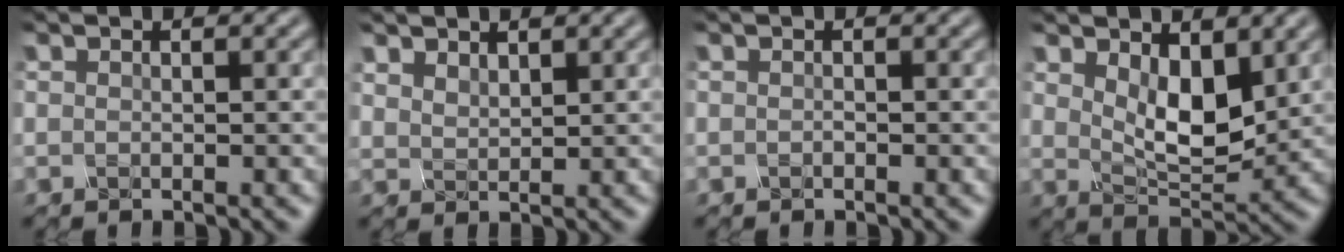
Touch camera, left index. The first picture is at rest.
{"total": 1.4, "force": [1.4, 0.1, -0.1], "torque": [-0.004, 0.004, 0.044]}
{"total": 0.8, "force": [-0.6, -0.3, -0.3], "torque": [-0.002, -0.001, -0.003]}
{"total": 4.7, "force": [1.5, 2.2, 3.9], "torque": [-0.078, -0.009, 0.044]}